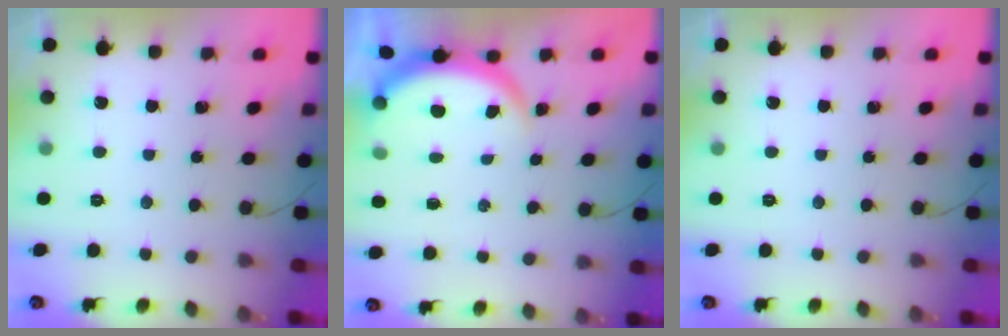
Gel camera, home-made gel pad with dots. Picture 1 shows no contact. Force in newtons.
{"total": 3.8, "press": 3.8, "slide": 0.2}
{"total": 0.0}